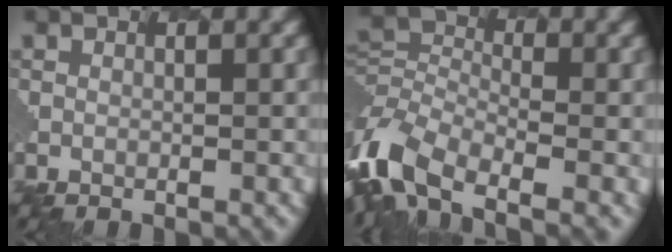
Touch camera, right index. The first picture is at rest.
{"total": 7.7, "force": [-5.3, 4.0, 4.0], "torque": [-0.095, 0.001, -0.117]}